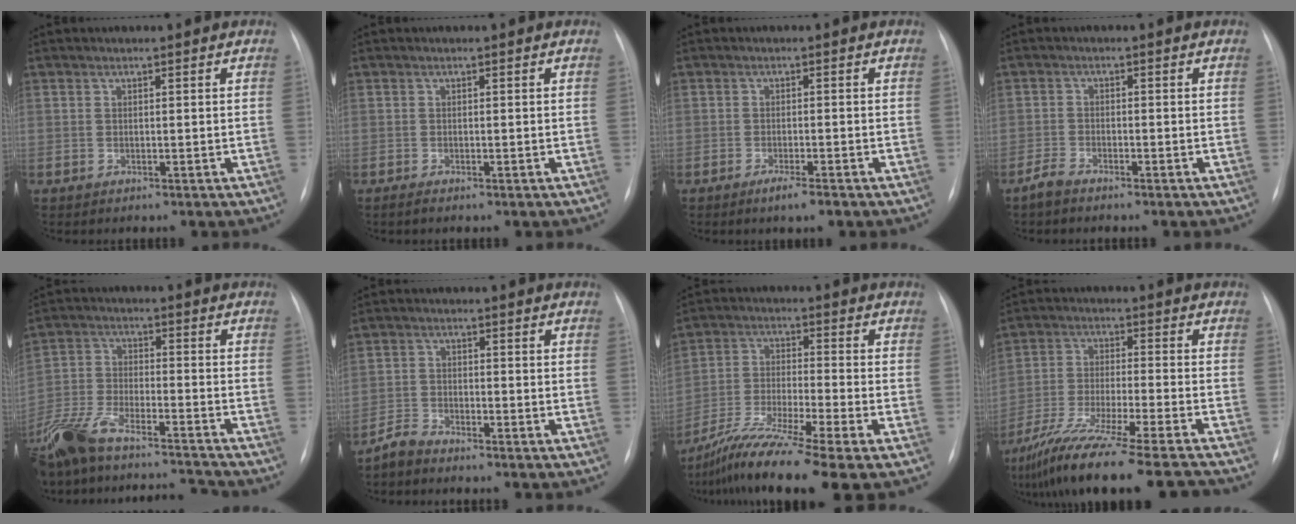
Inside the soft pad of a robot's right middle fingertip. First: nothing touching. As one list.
[{"total": 0.7, "force": [-0.5, 0.0, 0.5], "torque": [-0.017, -0.005, -0.008]}, {"total": 2.8, "force": [-1.9, 0.1, 2.0], "torque": [-0.040, -0.007, -0.031]}, {"total": 2.2, "force": [-1.9, 0.3, 1.0], "torque": [-0.034, -0.006, -0.038]}, {"total": 17.2, "force": [-15.5, 2.0, 7.0], "torque": [-0.159, 0.005, -0.270]}, {"total": 2.8, "force": [-2.7, 0.4, 0.4], "torque": [-0.015, -0.009, -0.055]}, {"total": 12.4, "force": [-9.3, -1.2, 8.0], "torque": [-0.158, -0.029, -0.165]}, {"total": 18.8, "force": [-15.9, -1.1, 10.0], "torque": [-0.179, -0.051, -0.266]}]